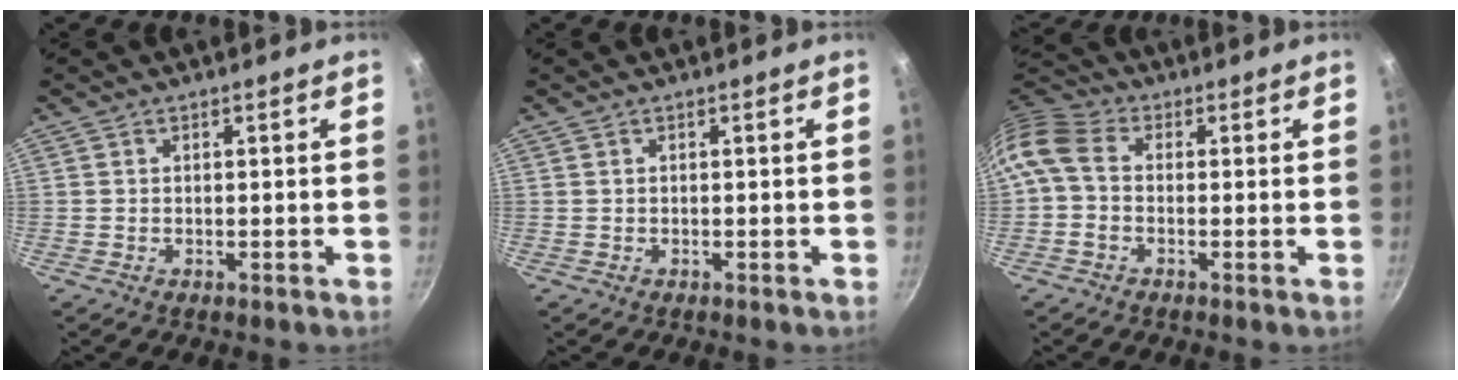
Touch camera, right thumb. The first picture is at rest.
{"total": 0.0}
{"total": 8.1, "force": [-0.4, 5.8, 5.6], "torque": [-0.122, 0.029, -0.025]}